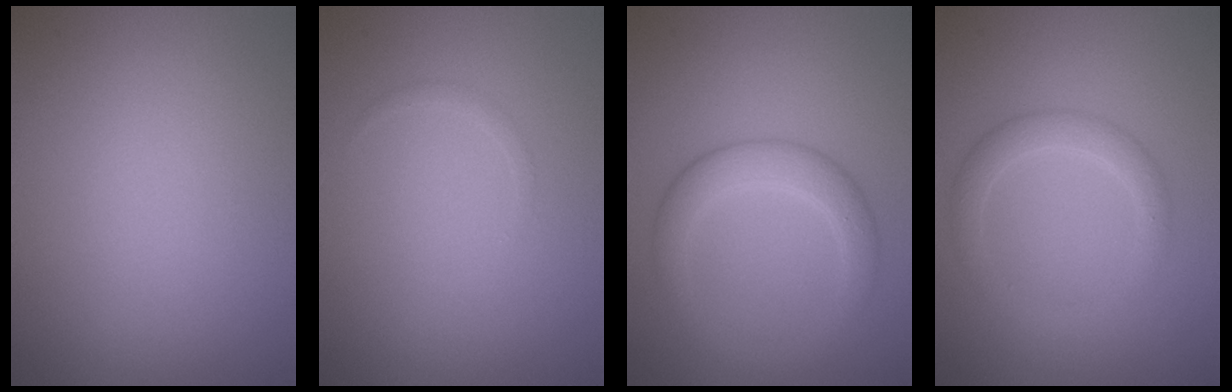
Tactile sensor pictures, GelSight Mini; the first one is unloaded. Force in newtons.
{"total": 0.5, "press": 0.5, "slide": 0.1}
{"total": 3.3, "press": 3.3, "slide": 0.1}
{"total": 2.3, "press": 2.3, "slide": 0.1}